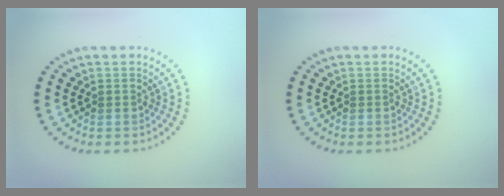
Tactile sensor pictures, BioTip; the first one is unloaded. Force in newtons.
{"total": 0.0}